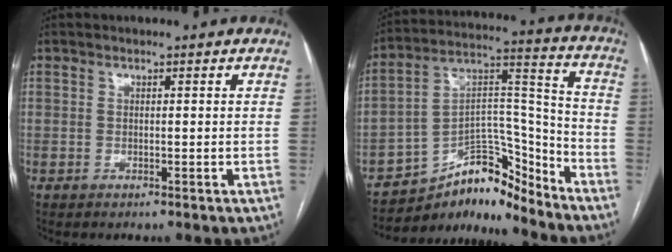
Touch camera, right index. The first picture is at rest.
{"total": 12.1, "force": [-10.8, 4.1, 3.7], "torque": [-0.054, 0.069, -0.185]}